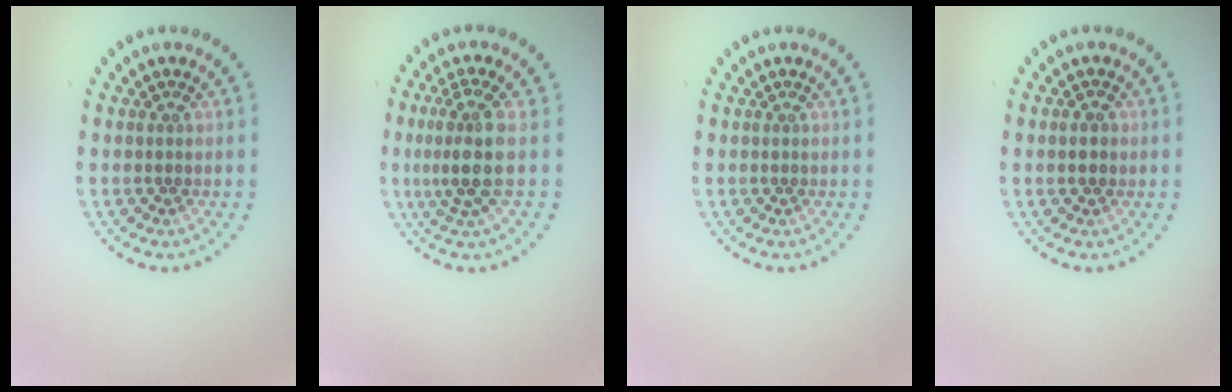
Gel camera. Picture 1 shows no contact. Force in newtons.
{"total": 3.7, "press": 2.8, "slide": 2.3}
{"total": 0.0}
{"total": 1.8, "press": 1.8, "slide": 0.1}